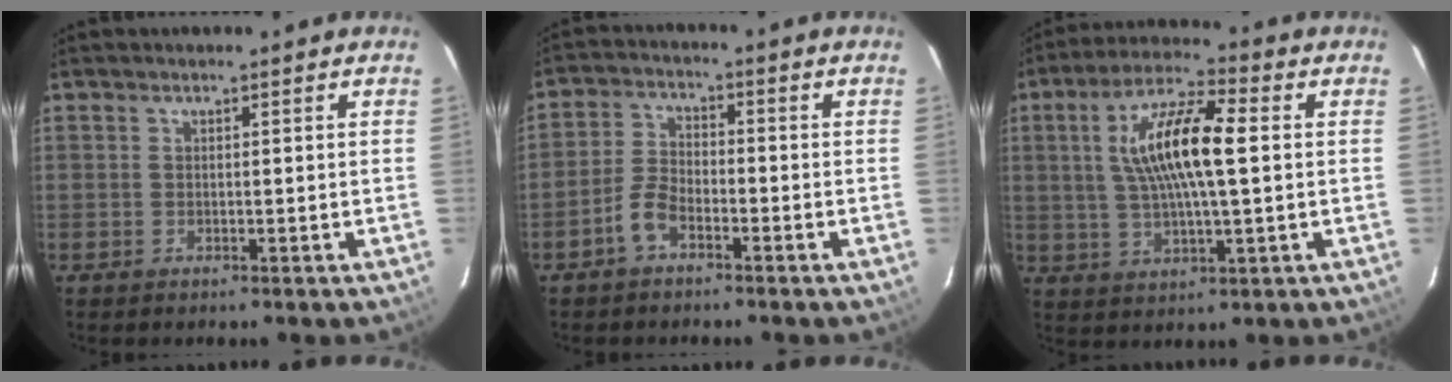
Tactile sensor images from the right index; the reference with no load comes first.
{"total": 4.8, "force": [-3.1, 2.2, 2.9], "torque": [-0.071, 0.013, -0.064]}
{"total": 13.5, "force": [1.9, 3.3, 12.9], "torque": [-0.245, 0.015, 0.035]}